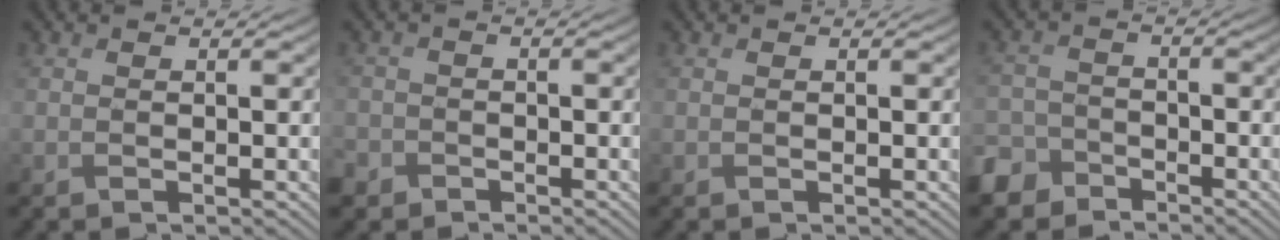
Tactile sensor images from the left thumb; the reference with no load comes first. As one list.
[{"total": 2.8, "force": [-1.7, 2.2, 0.3], "torque": [-0.009, -0.004, -0.040]}, {"total": 0.0}, {"total": 4.9, "force": [-3.8, 2.9, 1.2], "torque": [-0.033, -0.004, -0.087]}]